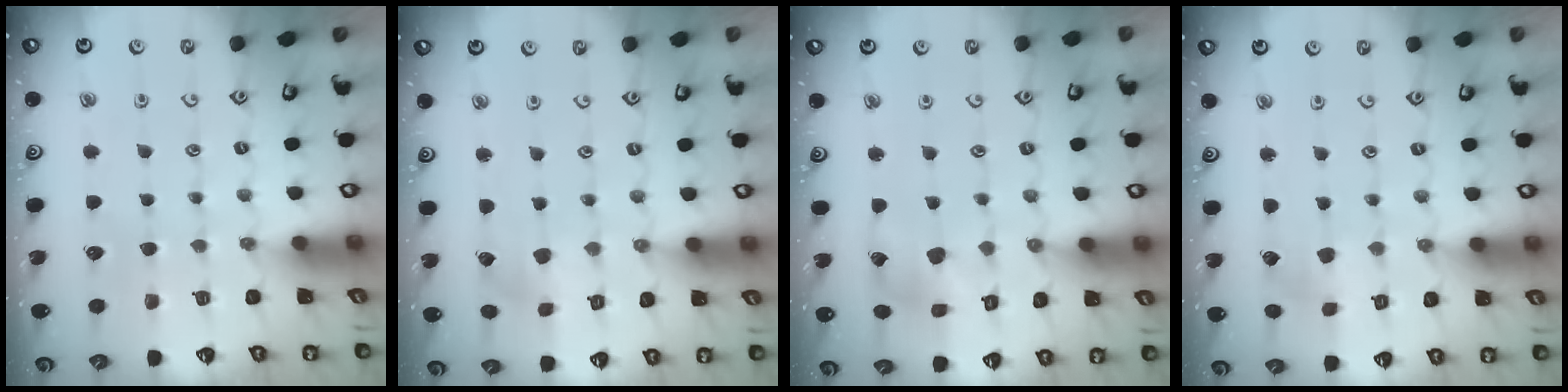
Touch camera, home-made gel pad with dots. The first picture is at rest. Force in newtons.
{"total": 2.6, "press": 2.6, "slide": 0.4}
{"total": 6.9, "press": 6.9, "slide": 0.8}
{"total": 2.1, "press": 2.1, "slide": 0.2}